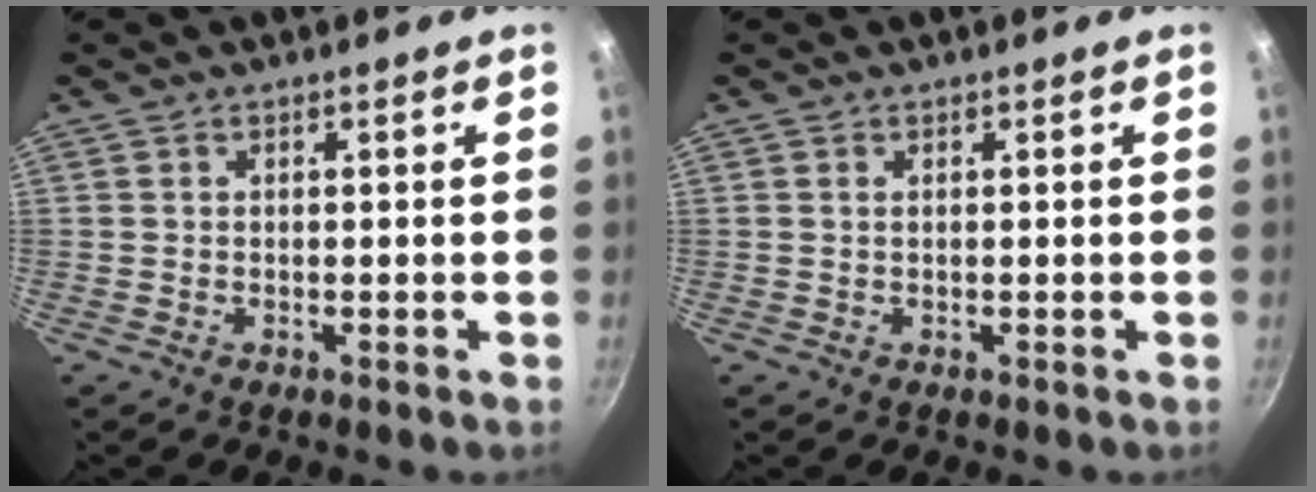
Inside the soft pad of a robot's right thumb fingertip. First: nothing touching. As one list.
[{"total": 0.6, "force": [0.2, 0.3, 0.5], "torque": [-0.009, 0.001, 0.003]}]